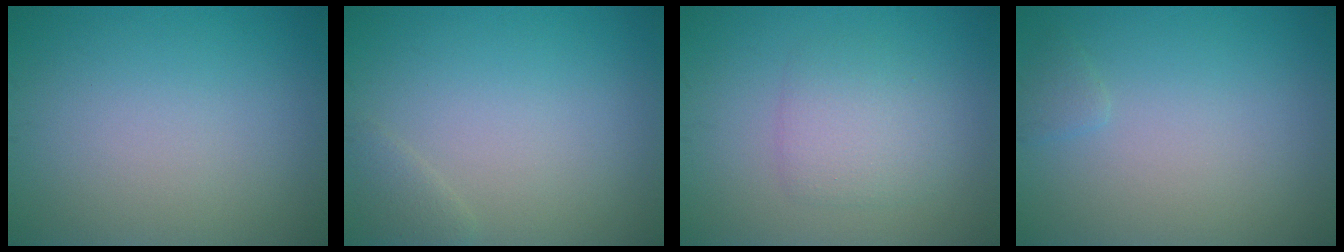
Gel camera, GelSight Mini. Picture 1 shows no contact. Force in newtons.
{"total": 1.1, "press": 1.1, "slide": 0.0}
{"total": 2.8, "press": 2.8, "slide": 0.0}
{"total": 0.8, "press": 0.8, "slide": 0.0}